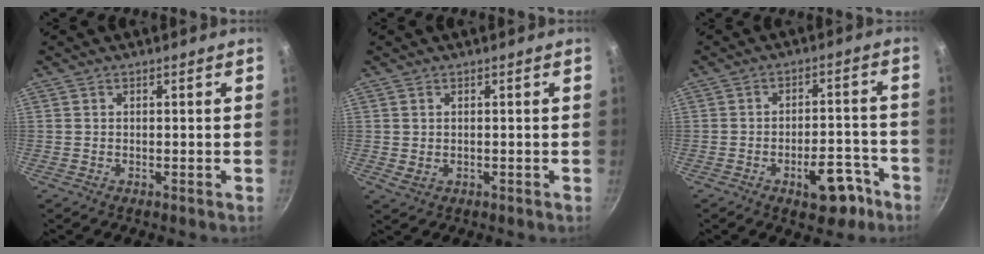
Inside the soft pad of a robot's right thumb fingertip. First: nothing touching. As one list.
[{"total": 1.5, "force": [0.1, 1.1, 1.0], "torque": [-0.016, -0.002, 0.005]}, {"total": 9.3, "force": [-5.0, 4.8, 6.3], "torque": [-0.053, 0.043, -0.057]}]